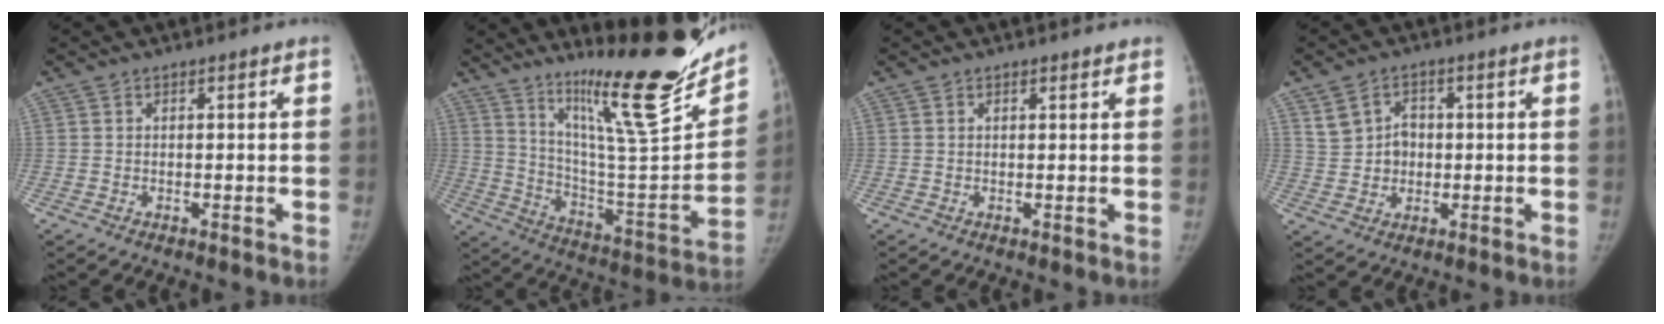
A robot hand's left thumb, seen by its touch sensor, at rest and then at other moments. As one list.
[{"total": 26.2, "force": [19.6, 2.7, 17.3], "torque": [-0.239, -0.136, 0.312]}, {"total": 0.9, "force": [0.8, 0.3, 0.4], "torque": [-0.005, -0.004, 0.011]}, {"total": 6.1, "force": [1.3, 5.3, 2.8], "torque": [-0.023, 0.001, 0.027]}]